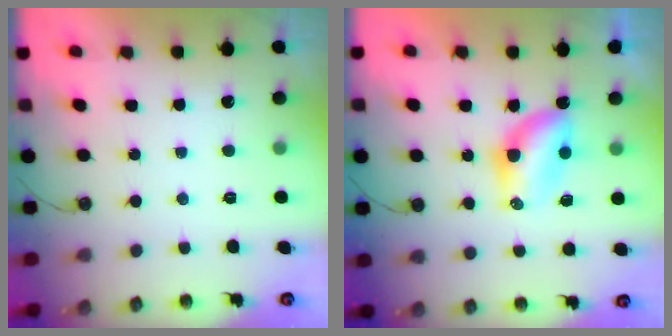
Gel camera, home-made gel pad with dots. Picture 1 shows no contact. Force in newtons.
{"total": 8.2, "press": 7.4, "slide": 3.6}